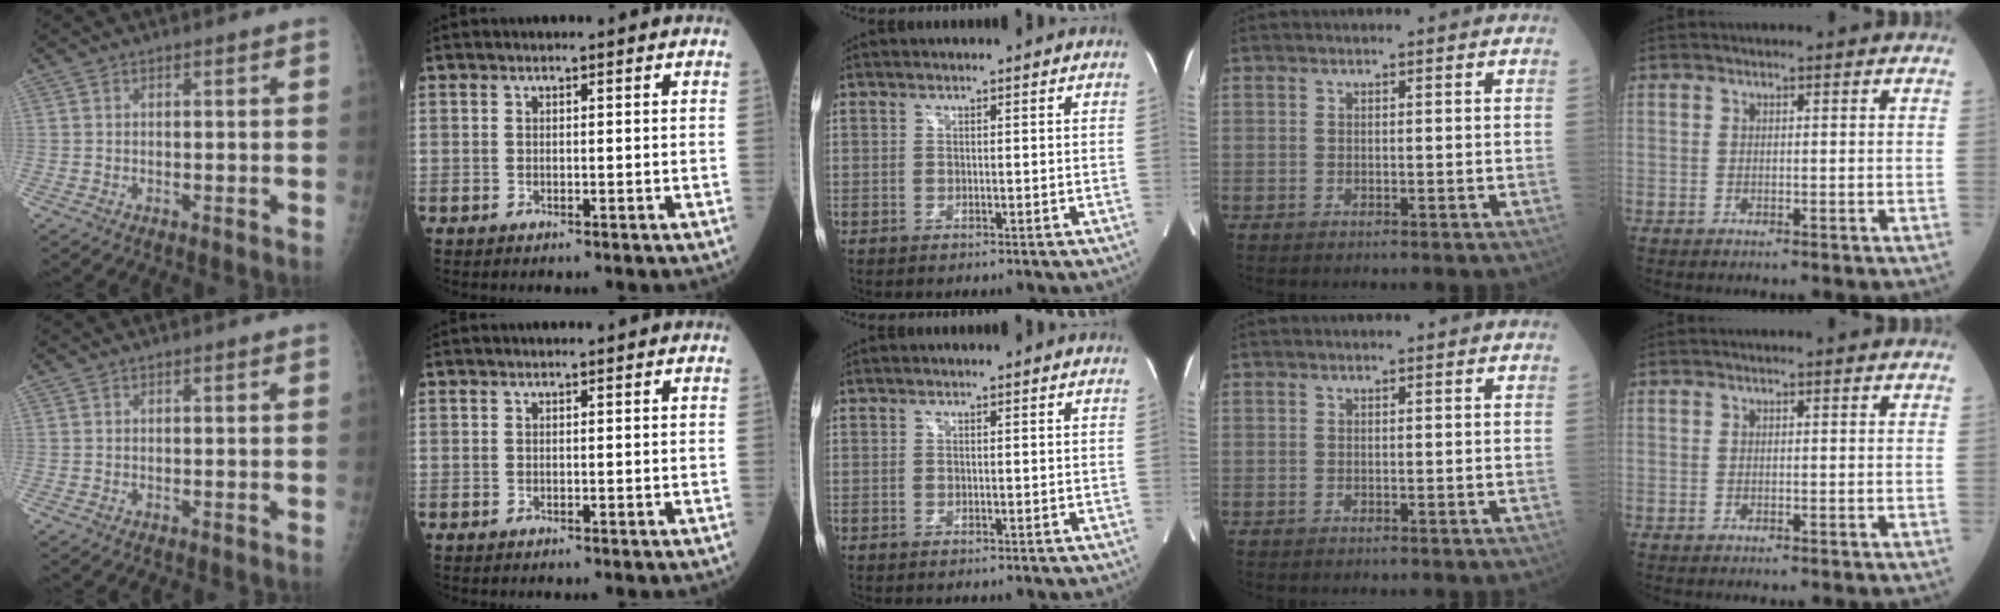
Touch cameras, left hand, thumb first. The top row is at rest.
{}